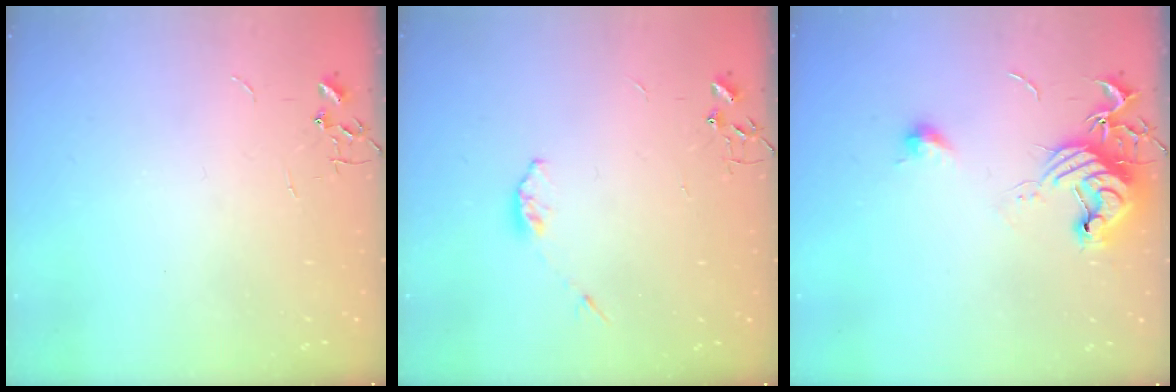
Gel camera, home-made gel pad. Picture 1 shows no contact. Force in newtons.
{"total": 3.6, "press": 3.5, "slide": 0.6}
{"total": 13.7, "press": 13.7, "slide": 0.9}